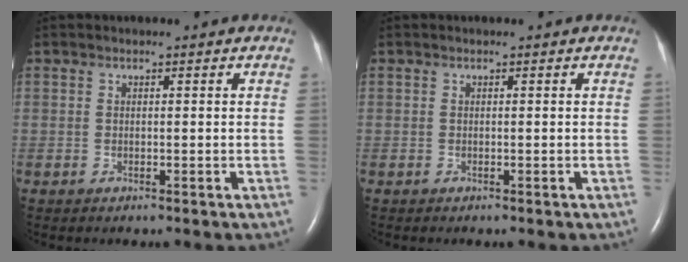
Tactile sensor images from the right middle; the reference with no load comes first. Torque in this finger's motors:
{"motor_torque": [-0.15, 0.07, 0.01, 0.01]}